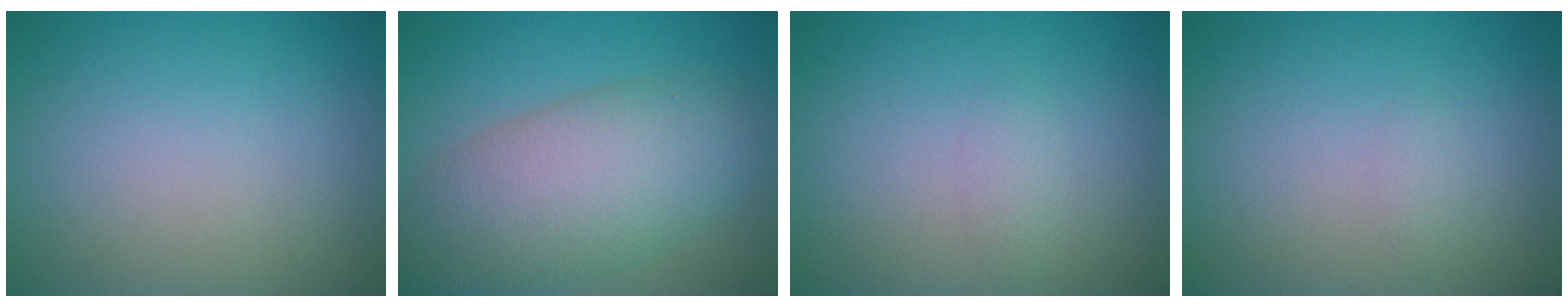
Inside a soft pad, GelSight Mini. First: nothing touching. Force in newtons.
{"total": 8.7, "press": 8.7, "slide": 0.1}
{"total": 1.0, "press": 1.0, "slide": 0.0}
{"total": 0.8, "press": 0.7, "slide": 0.1}